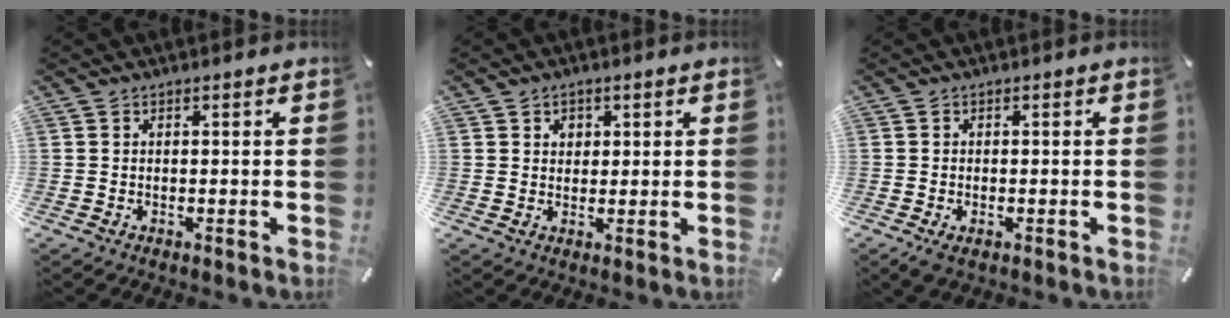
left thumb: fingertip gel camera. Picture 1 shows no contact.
{"total": 2.4, "force": [1.0, 2.1, 0.6], "torque": [0.002, -0.002, 0.013]}
{"total": 1.6, "force": [-0.6, 0.7, 1.2], "torque": [-0.020, 0.001, -0.010]}